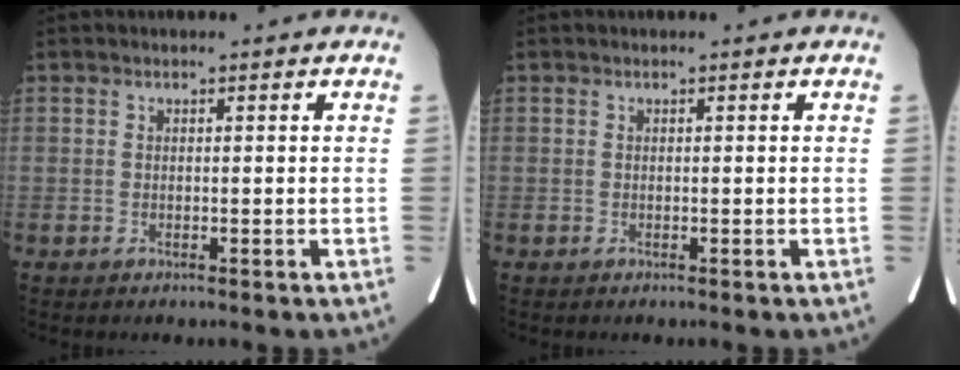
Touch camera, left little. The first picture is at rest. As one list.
[{"total": 0.0}]